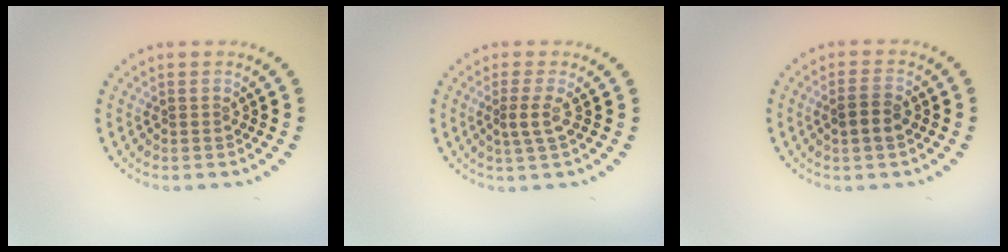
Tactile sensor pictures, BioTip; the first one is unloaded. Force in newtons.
{"total": 1.7, "press": 1.2, "slide": 1.2}
{"total": 2.1, "press": 2.0, "slide": 0.4}